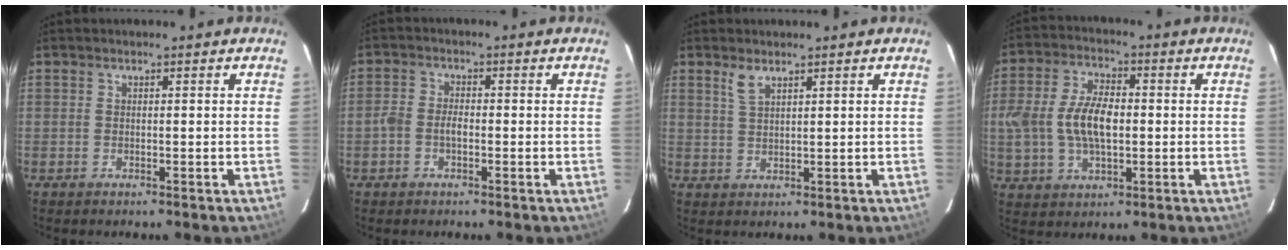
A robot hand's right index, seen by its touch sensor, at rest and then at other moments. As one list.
[{"total": 3.0, "force": [-1.2, 1.8, 2.1], "torque": [-0.043, 0.006, -0.025]}, {"total": 2.7, "force": [1.9, 0.9, 1.7], "torque": [-0.035, 0.001, 0.039]}, {"total": 11.5, "force": [-0.4, 6.3, 9.7], "torque": [-0.196, 0.009, -0.005]}]